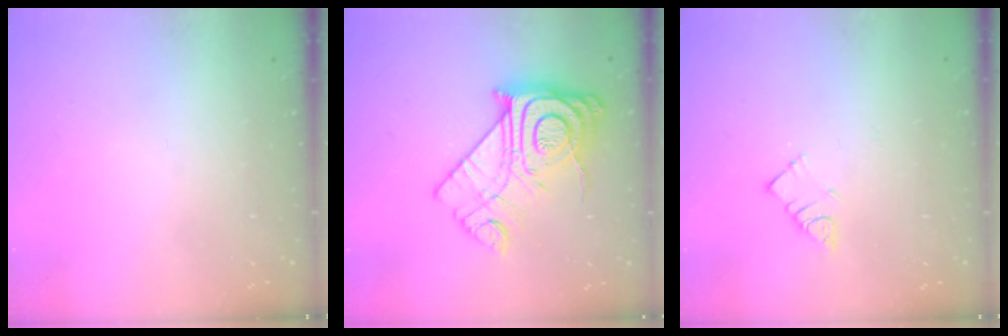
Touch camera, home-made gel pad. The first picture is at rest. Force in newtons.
{"total": 17.2, "press": 17.1, "slide": 1.5}
{"total": 3.8, "press": 3.8, "slide": 0.4}